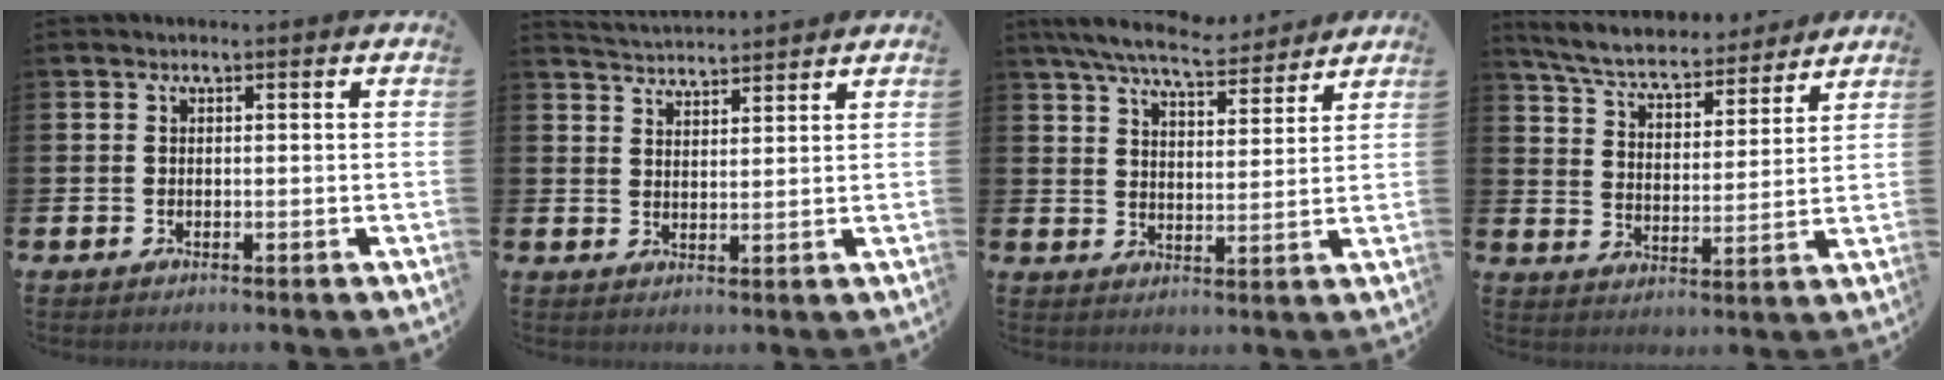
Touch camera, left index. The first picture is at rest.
{"total": 3.7, "force": [3.7, 0.0, -0.2], "torque": [-0.004, -0.022, 0.066]}
{"total": 7.8, "force": [7.3, 1.3, 2.7], "torque": [-0.075, -0.034, 0.132]}
{"total": 6.5, "force": [6.1, 1.4, 1.8], "torque": [-0.067, -0.043, 0.103]}